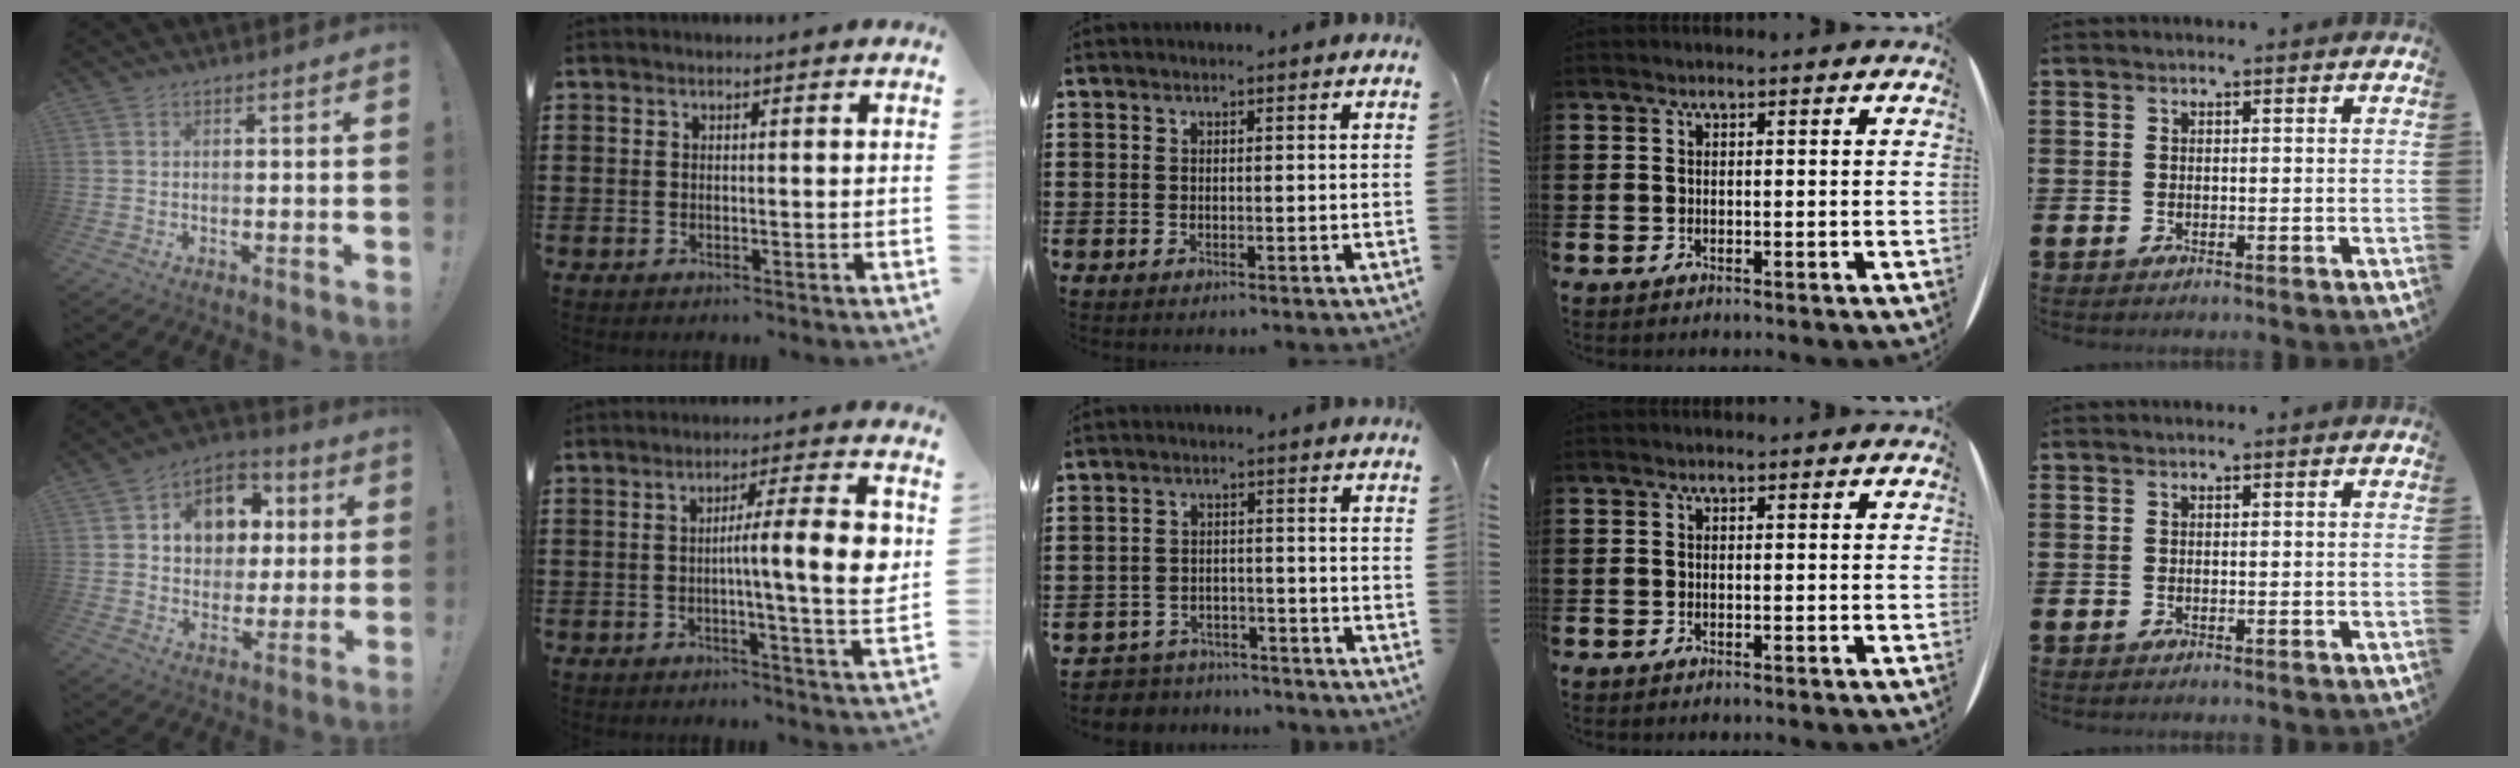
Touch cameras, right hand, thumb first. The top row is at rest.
{"thumb": {"total": 12.0, "force": [3.1, 10.2, 5.5], "torque": [-0.068, -0.012, 0.066]}, "index": {"total": 9.8, "force": [0.7, 1.1, 9.7], "torque": [-0.143, -0.011, 0.001]}, "middle": {"total": 3.8, "force": [-3.7, 0.8, -0.3], "torque": [-0.004, 0.001, -0.081]}}